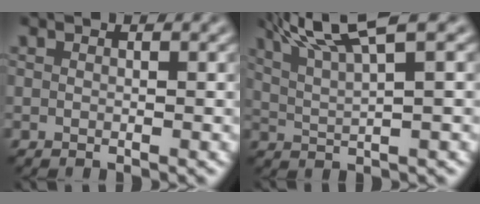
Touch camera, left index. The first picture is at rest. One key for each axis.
{"total": 5.9, "fx": 3.8, "fy": 1.0, "fz": 4.4, "tx": -0.078, "ty": 0.016, "tz": 0.067}